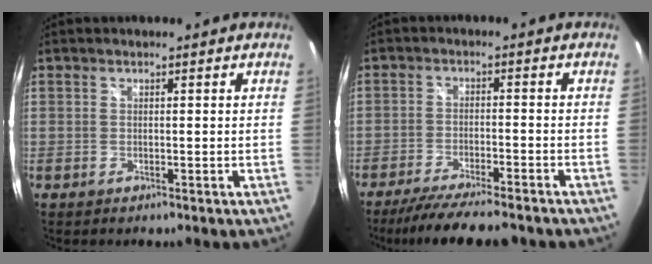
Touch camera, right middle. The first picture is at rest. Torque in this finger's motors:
{"motor_torque": [1.08, -1.06, 0.34, 0.05]}